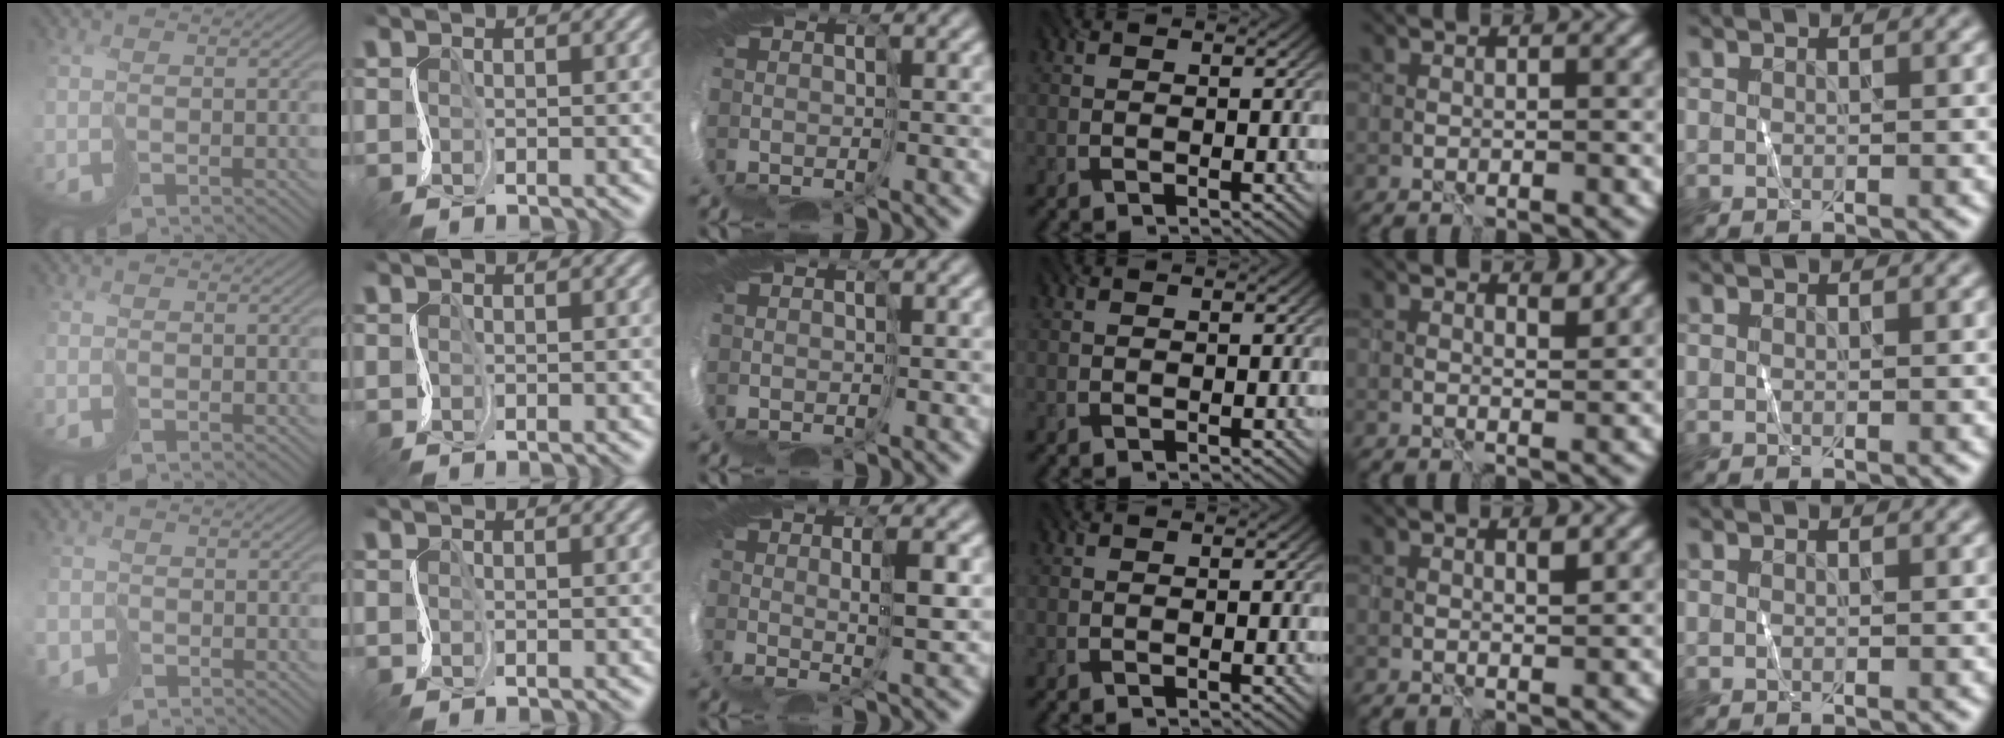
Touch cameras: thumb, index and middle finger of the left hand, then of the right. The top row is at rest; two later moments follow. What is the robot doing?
{"motion": "cut", "object": "tissue"}